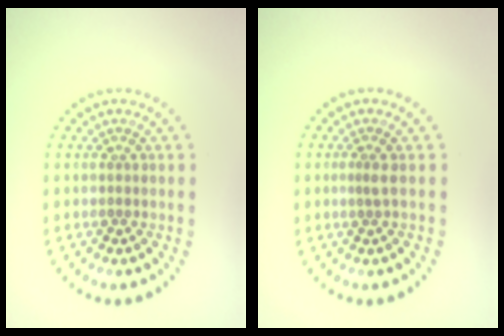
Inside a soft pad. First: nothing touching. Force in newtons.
{"total": 0.6, "press": 0.3, "slide": 0.5}